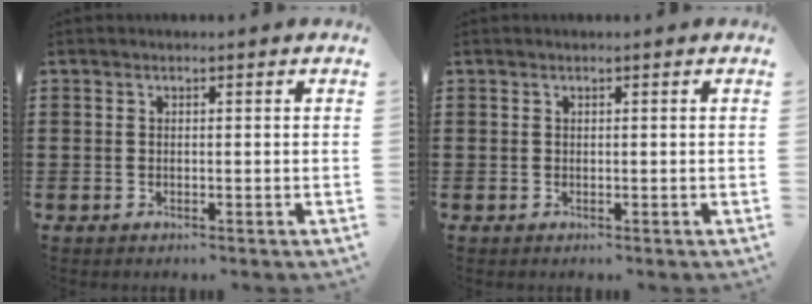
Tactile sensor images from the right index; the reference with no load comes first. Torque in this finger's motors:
{"motor_torque": [0.00, 0.01, 0.00, 0.00]}